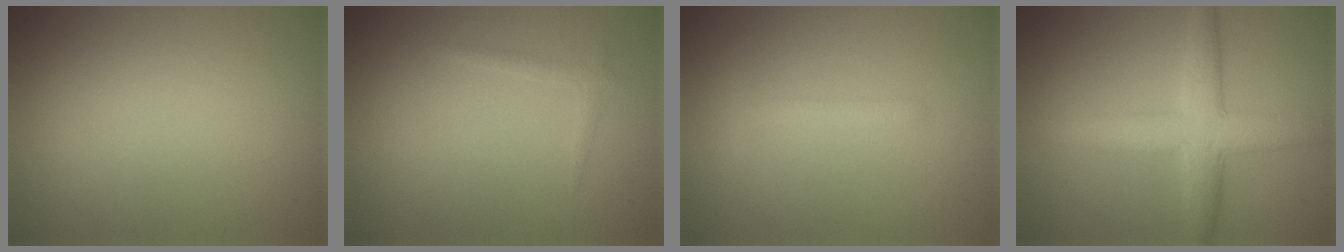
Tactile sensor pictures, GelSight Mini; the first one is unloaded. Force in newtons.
{"total": 0.7, "press": 0.7, "slide": 0.1}
{"total": 1.2, "press": 1.2, "slide": 0.1}
{"total": 4.9, "press": 4.9, "slide": 0.2}